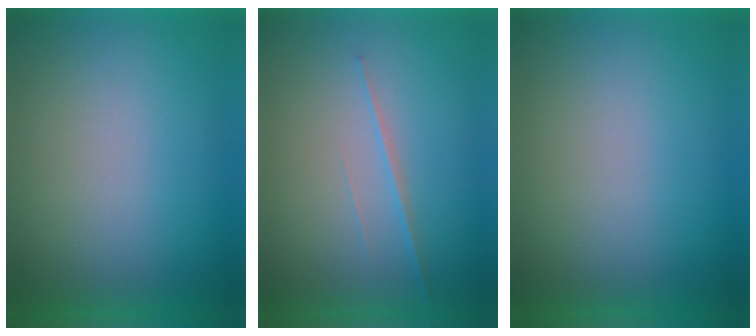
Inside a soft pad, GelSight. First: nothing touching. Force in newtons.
{"total": 2.0}
{"total": 0.0}